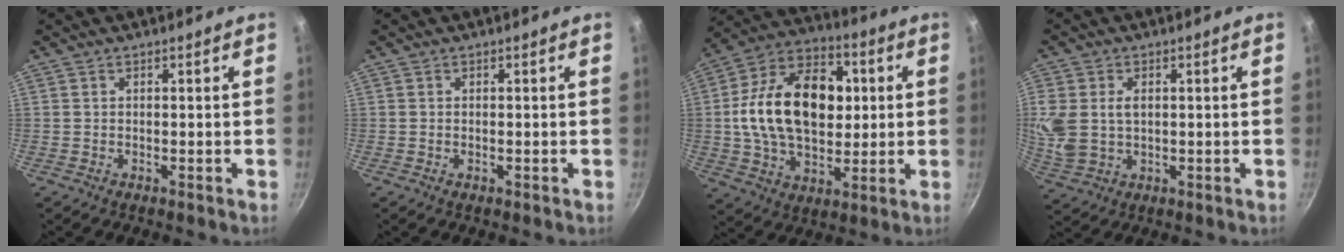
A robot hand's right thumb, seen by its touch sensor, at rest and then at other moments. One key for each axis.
{"total": 0.5, "fx": -0.1, "fy": 0.3, "fz": 0.4, "tx": -0.006, "ty": 0.002, "tz": -0.002}
{"total": 23.0, "fx": 2.4, "fy": 15.2, "fz": 17.0, "tx": -0.260, "ty": 0.021, "tz": 0.032}
{"total": 8.8, "fx": 1.1, "fy": 6.2, "fz": 6.1, "tx": -0.125, "ty": -0.005, "tz": 0.027}